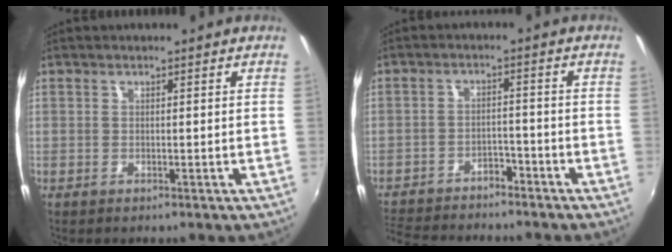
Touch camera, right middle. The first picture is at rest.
{"total": 10.9, "force": [-9.7, 3.4, 3.6], "torque": [-0.094, 0.004, -0.154]}